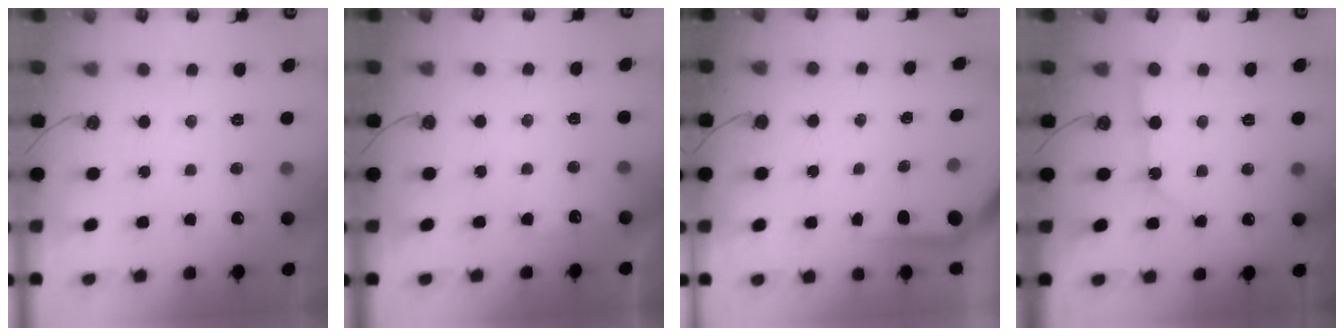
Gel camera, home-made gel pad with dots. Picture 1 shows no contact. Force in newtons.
{"total": 4.3, "press": 4.2, "slide": 0.8}
{"total": 3.6, "press": 3.6, "slide": 0.4}
{"total": 3.1, "press": 3.1, "slide": 0.2}